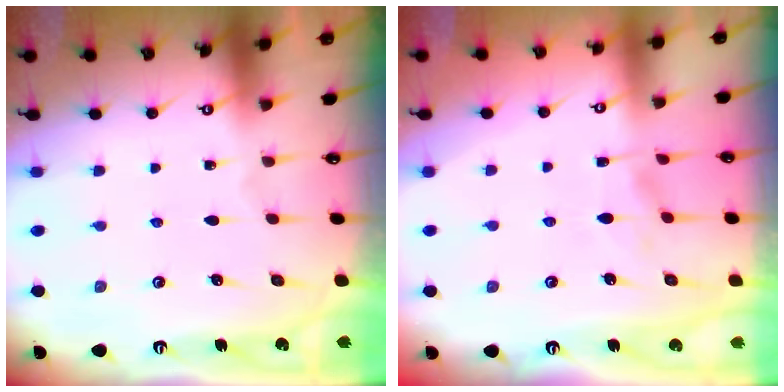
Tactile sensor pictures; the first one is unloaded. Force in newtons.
{"total": 2.4, "press": 2.3, "slide": 0.7}